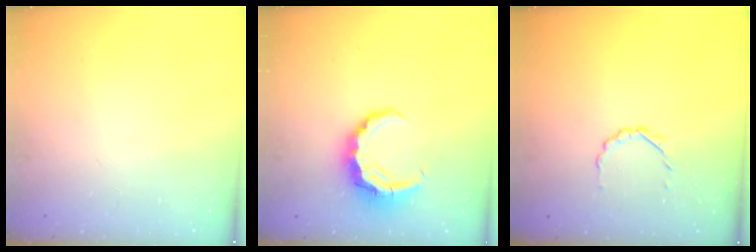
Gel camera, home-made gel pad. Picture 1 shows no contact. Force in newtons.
{"total": 7.5, "press": 7.5, "slide": 1.0}
{"total": 2.3, "press": 2.1, "slide": 0.8}